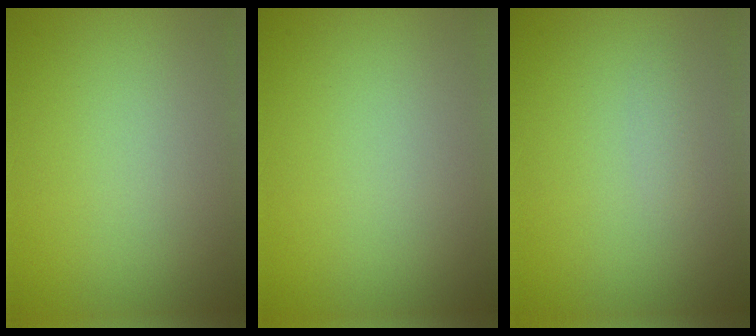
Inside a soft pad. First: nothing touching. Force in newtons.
{"total": 0.0}
{"total": 0.6, "press": 0.6, "slide": 0.0}